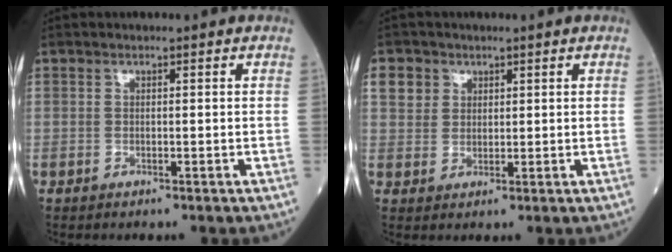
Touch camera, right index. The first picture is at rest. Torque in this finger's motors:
{"motor_torque": [-0.14, 0.39, 0.05, 0.04]}